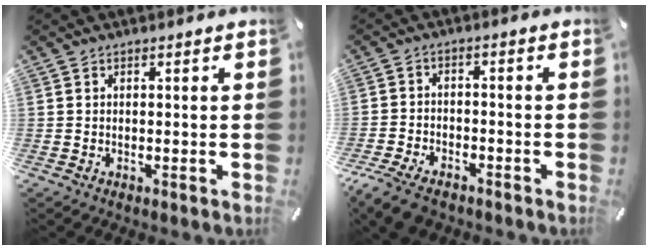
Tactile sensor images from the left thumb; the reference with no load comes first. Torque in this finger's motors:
{"motor_torque": [0.28, 0.91, 0.11, 0.13, 0.15]}